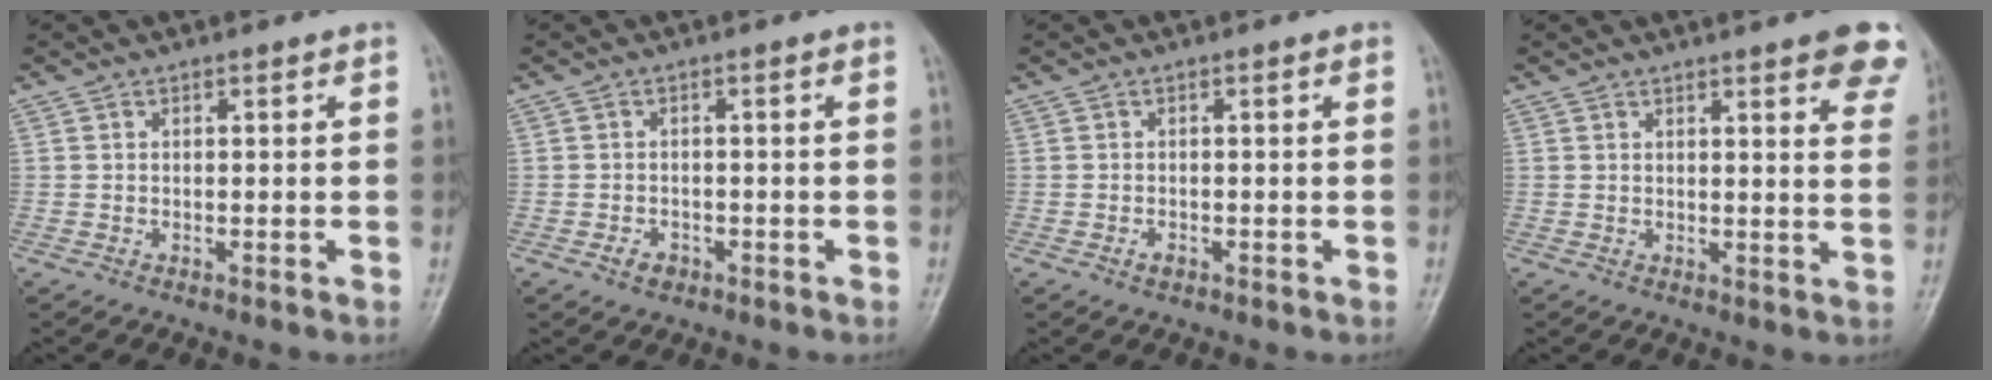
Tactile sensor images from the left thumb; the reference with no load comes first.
{"total": 2.0, "force": [-1.0, 1.4, 0.9], "torque": [-0.013, 0.006, -0.015]}
{"total": 1.0, "force": [-0.5, 0.6, 0.6], "torque": [-0.010, 0.003, -0.009]}
{"total": 10.1, "force": [6.6, 2.2, 7.3], "torque": [-0.062, -0.021, 0.066]}